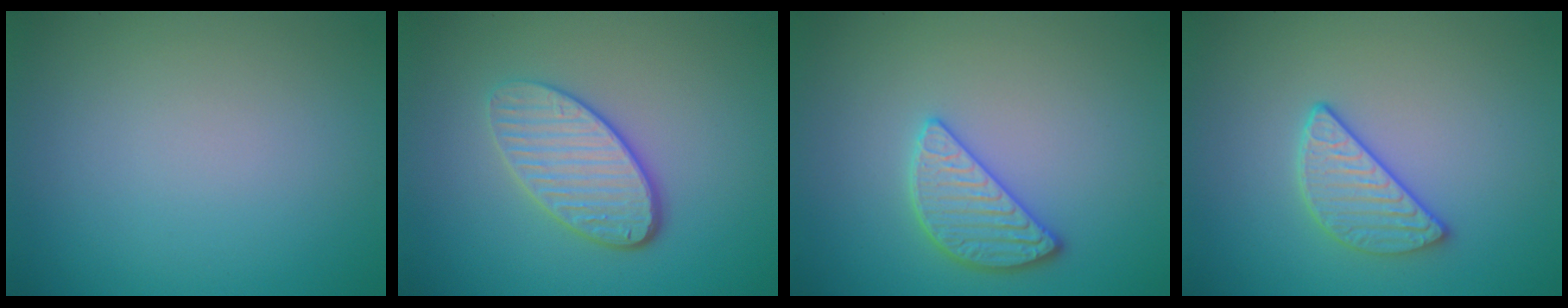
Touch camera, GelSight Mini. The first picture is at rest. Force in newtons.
{"total": 4.2, "press": 3.4, "slide": 2.6}
{"total": 2.8, "press": 2.8, "slide": 0.6}
{"total": 2.9, "press": 2.6, "slide": 1.3}